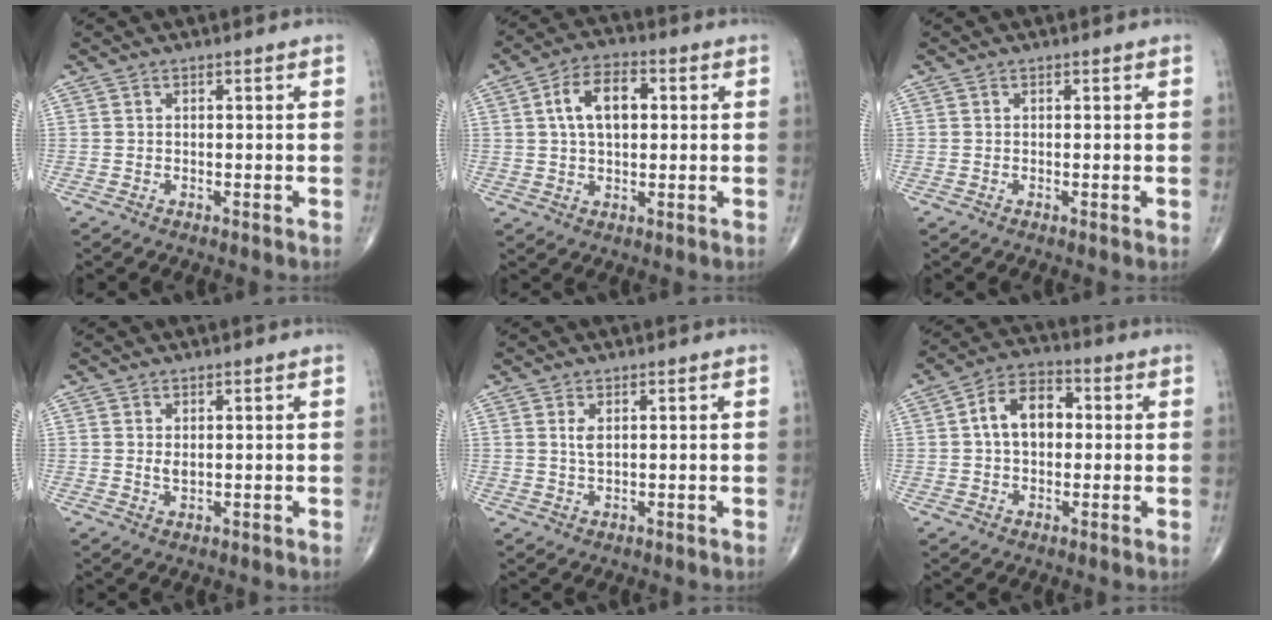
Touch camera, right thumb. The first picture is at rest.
{"total": 9.2, "force": [1.8, 5.2, 7.3], "torque": [-0.122, 0.015, 0.028]}
{"total": 0.5, "force": [0.0, 0.1, 0.5], "torque": [-0.015, -0.004, 0.001]}
{"total": 1.5, "force": [0.4, 0.9, 1.2], "torque": [-0.017, -0.005, 0.009]}
{"total": 1.9, "force": [0.7, 0.8, 1.6], "torque": [-0.033, -0.002, 0.019]}
{"total": 9.3, "force": [0.9, 6.2, 6.8], "torque": [-0.101, 0.025, 0.009]}